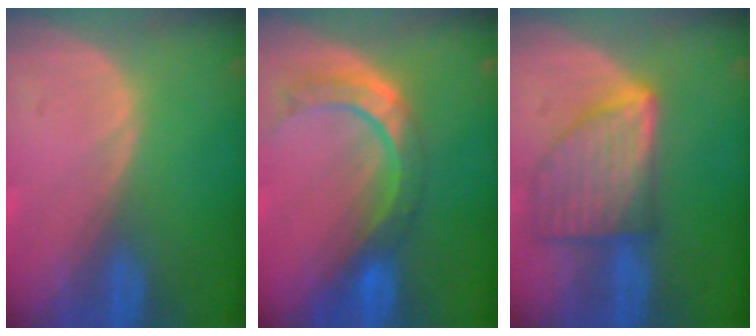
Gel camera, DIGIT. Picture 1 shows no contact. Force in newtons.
{"total": 8.5, "press": 7.2, "slide": 4.6}
{"total": 8.4, "press": 8.4, "slide": 0.3}